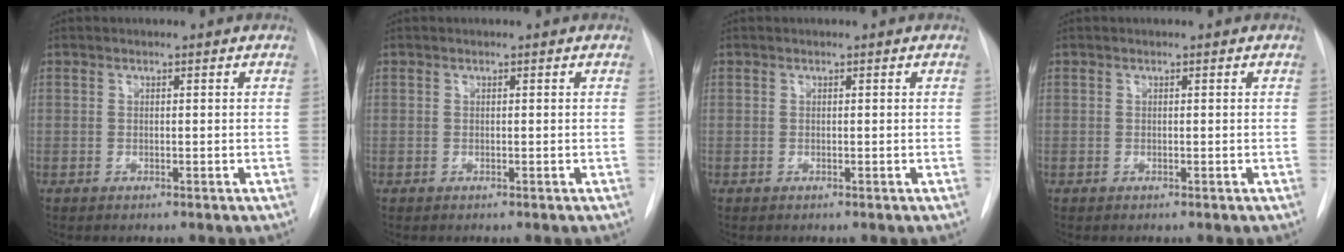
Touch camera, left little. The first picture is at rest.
{"total": 0.0}
{"total": 0.0}
{"total": 0.0}